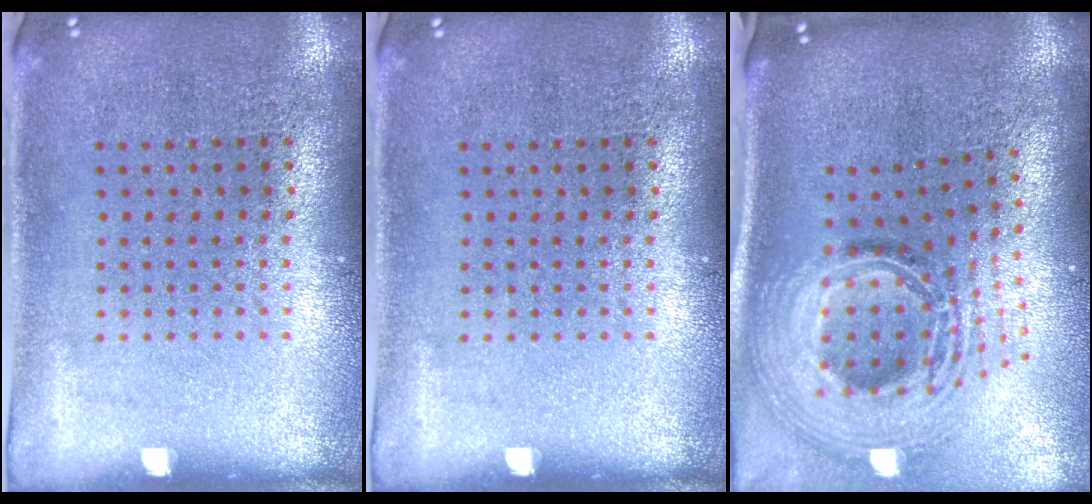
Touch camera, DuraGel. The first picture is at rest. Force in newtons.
{"total": 0.0}
{"total": 2.8, "press": 2.0, "slide": 2.0}